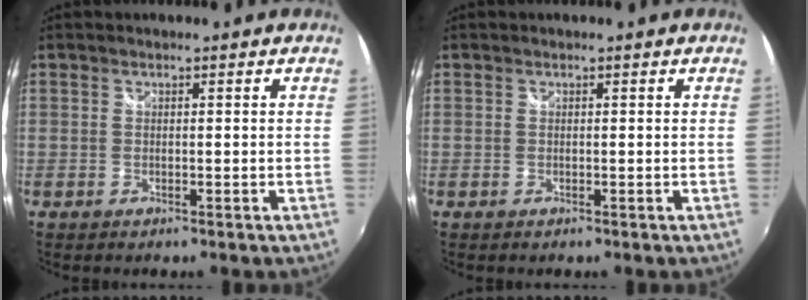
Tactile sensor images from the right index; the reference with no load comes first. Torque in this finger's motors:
{"motor_torque": [0.00, 0.00, 0.00, 0.00]}